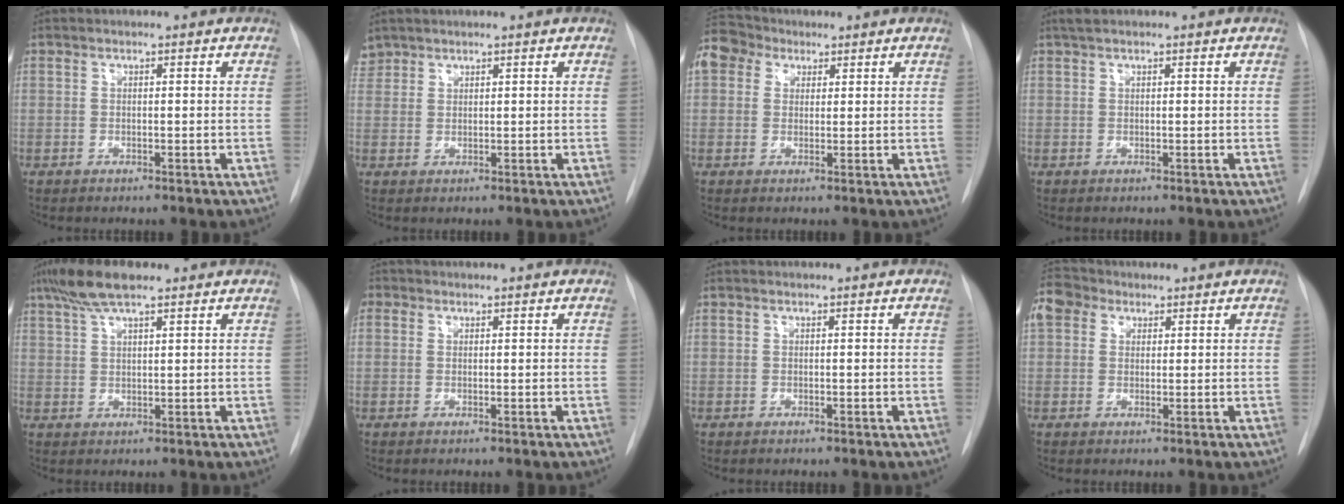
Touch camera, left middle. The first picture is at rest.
{"total": 2.1, "force": [1.9, 1.0, -0.2], "torque": [0.003, 0.012, 0.037]}
{"total": 10.9, "force": [6.0, 8.2, 4.0], "torque": [-0.114, 0.055, 0.114]}
{"total": 1.4, "force": [1.0, 0.2, 0.9], "torque": [-0.019, 0.016, 0.020]}
{"total": 7.1, "force": [5.1, 1.3, 4.8], "torque": [-0.098, 0.016, 0.093]}
{"total": 0.9, "force": [0.3, 0.8, -0.2], "torque": [0.014, 0.001, 0.002]}
{"total": 0.0}
{"total": 6.4, "force": [3.6, 4.7, 2.4], "torque": [-0.062, 0.034, 0.073]}